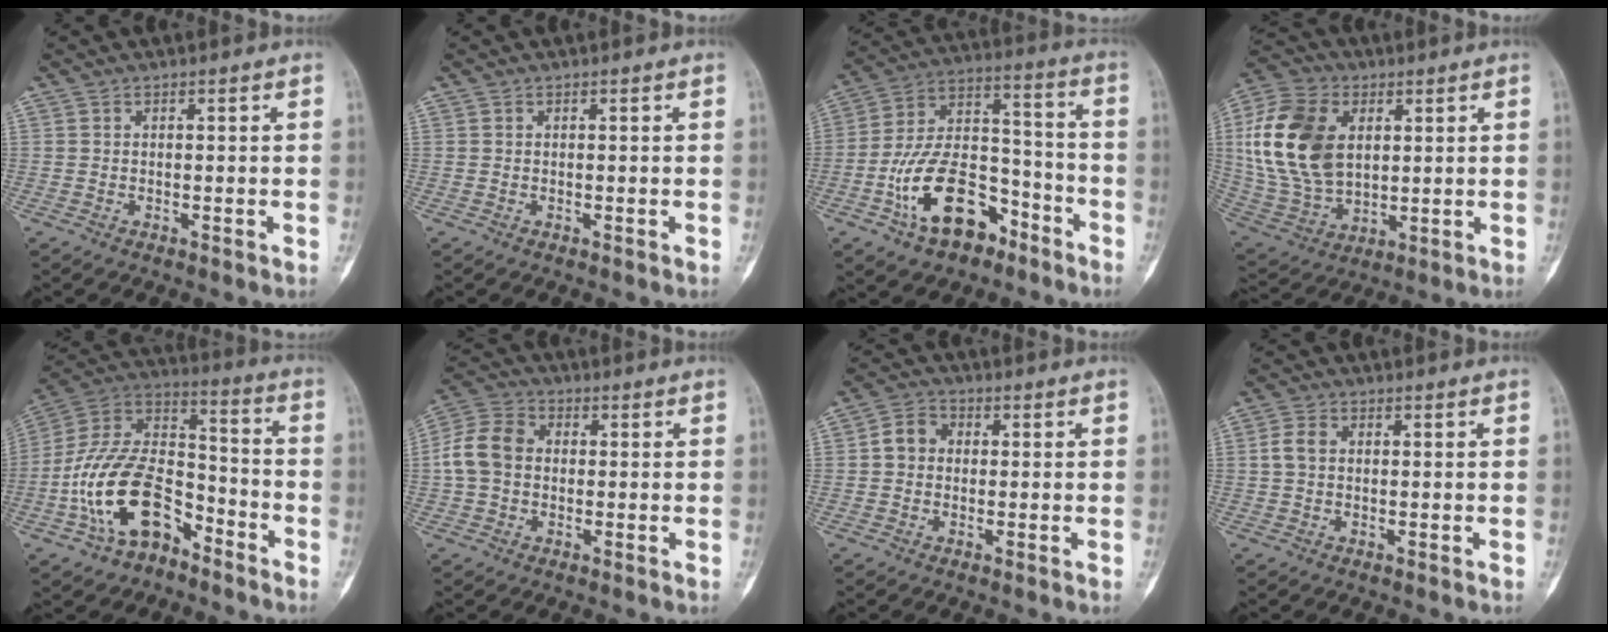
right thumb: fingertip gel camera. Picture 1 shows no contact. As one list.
[{"total": 0.0}, {"total": 17.7, "force": [-9.0, 10.1, 11.4], "torque": [-0.179, 0.085, -0.156]}, {"total": 19.9, "force": [4.0, 13.3, 14.3], "torque": [-0.283, -0.006, 0.083]}, {"total": 19.6, "force": [-9.2, 11.5, 12.9], "torque": [-0.217, 0.087, -0.169]}, {"total": 8.6, "force": [0.0, 6.8, 5.3], "torque": [-0.104, 0.028, -0.012]}, {"total": 5.9, "force": [0.2, 5.2, 2.8], "torque": [-0.029, 0.017, -0.010]}, {"total": 3.2, "force": [0.2, 2.3, 2.2], "torque": [-0.048, 0.008, 0.000]}]